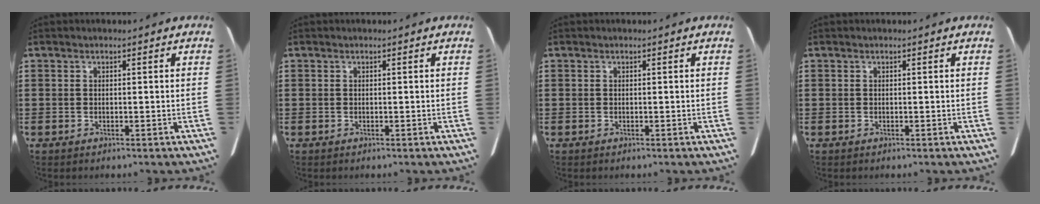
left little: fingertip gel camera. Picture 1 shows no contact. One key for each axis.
{"total": 0.0}
{"total": 0.0}
{"total": 0.0}